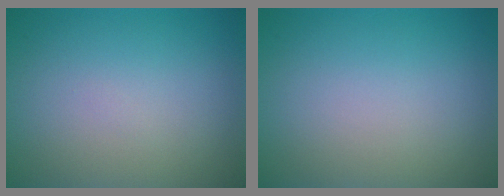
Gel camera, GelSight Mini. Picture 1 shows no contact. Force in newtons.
{"total": 0.0}